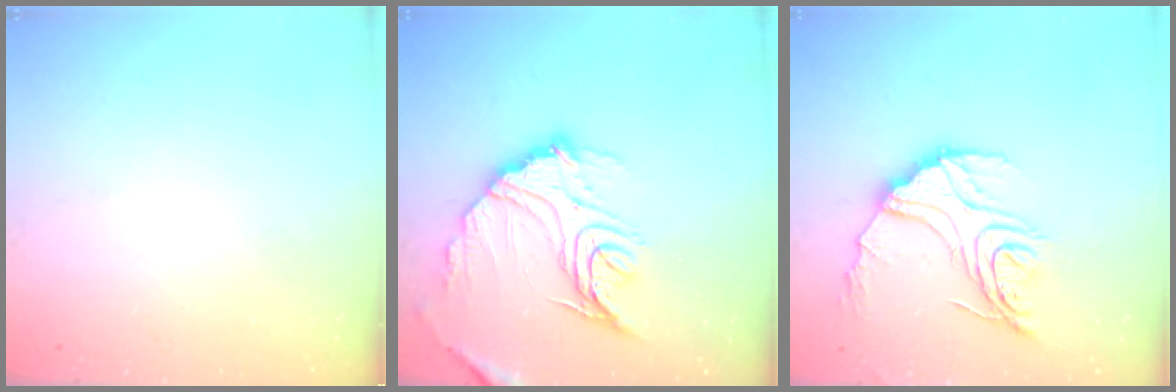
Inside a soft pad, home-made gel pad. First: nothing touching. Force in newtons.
{"total": 18.2, "press": 18.1, "slide": 1.8}
{"total": 16.1, "press": 16.0, "slide": 1.6}